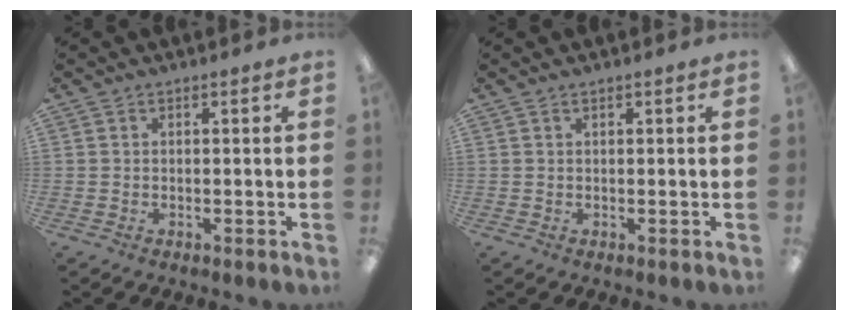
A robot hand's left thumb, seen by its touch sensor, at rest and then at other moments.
{"total": 0.6, "force": [0.4, 0.2, 0.3], "torque": [-0.007, 0.001, 0.008]}